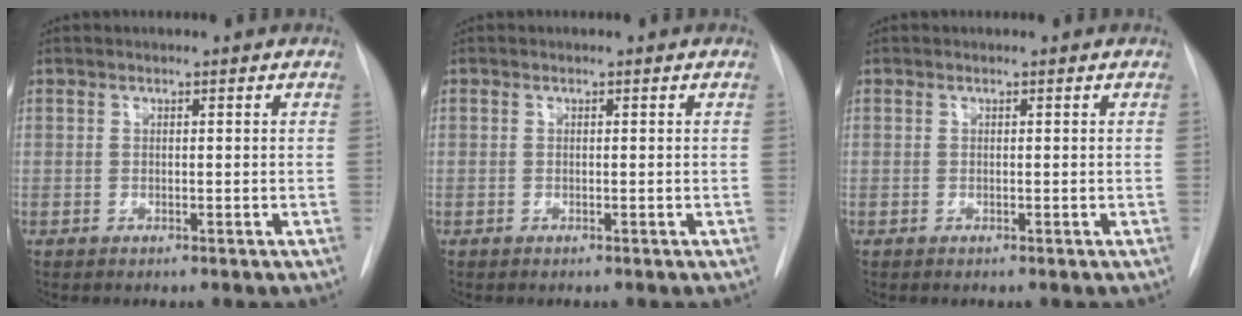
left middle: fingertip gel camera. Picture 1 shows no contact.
{"total": 0.0}
{"total": 0.0}